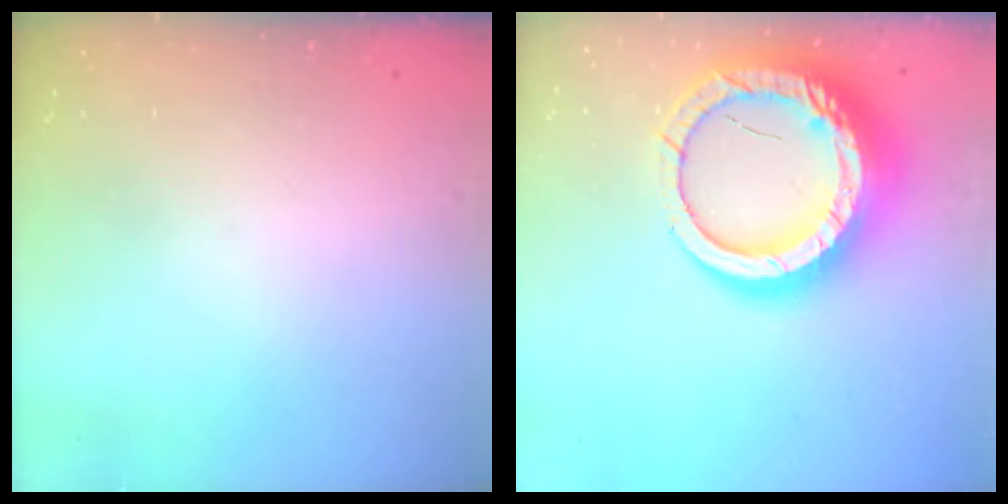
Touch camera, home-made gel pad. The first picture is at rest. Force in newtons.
{"total": 22.8, "press": 22.7, "slide": 2.3}